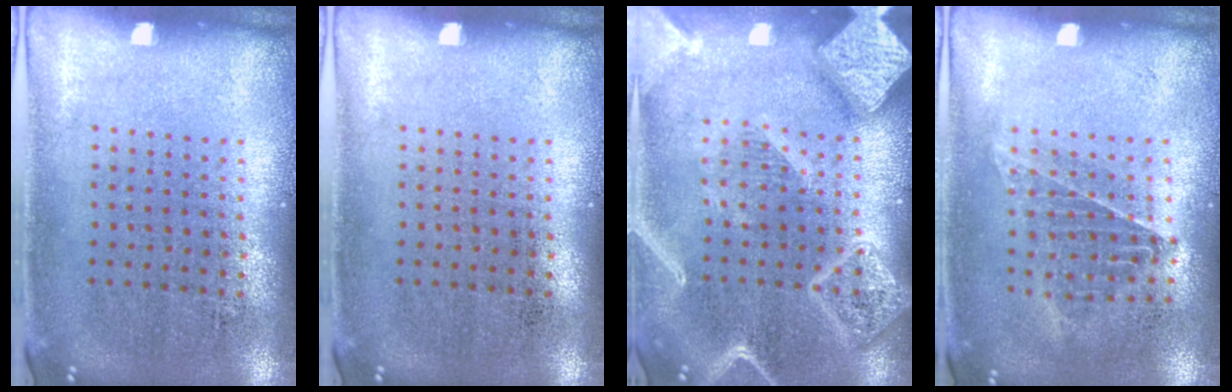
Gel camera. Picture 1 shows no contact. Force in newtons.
{"total": 0.0}
{"total": 4.0, "press": 4.0, "slide": 0.5}
{"total": 1.0, "press": 0.9, "slide": 0.3}